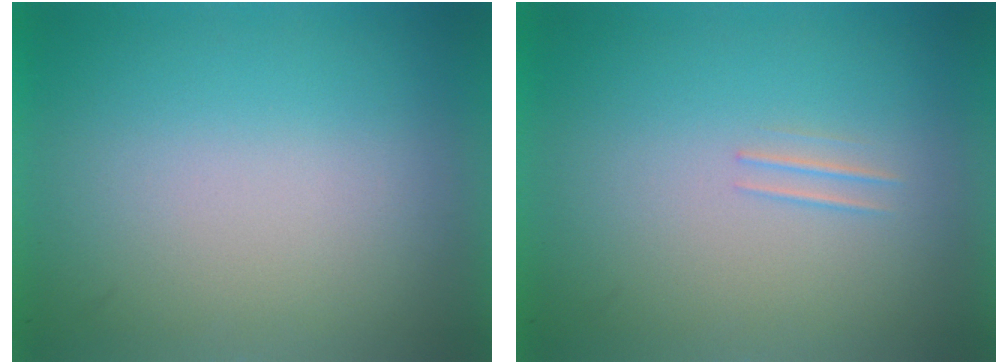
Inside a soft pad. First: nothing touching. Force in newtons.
{"total": 1.0}